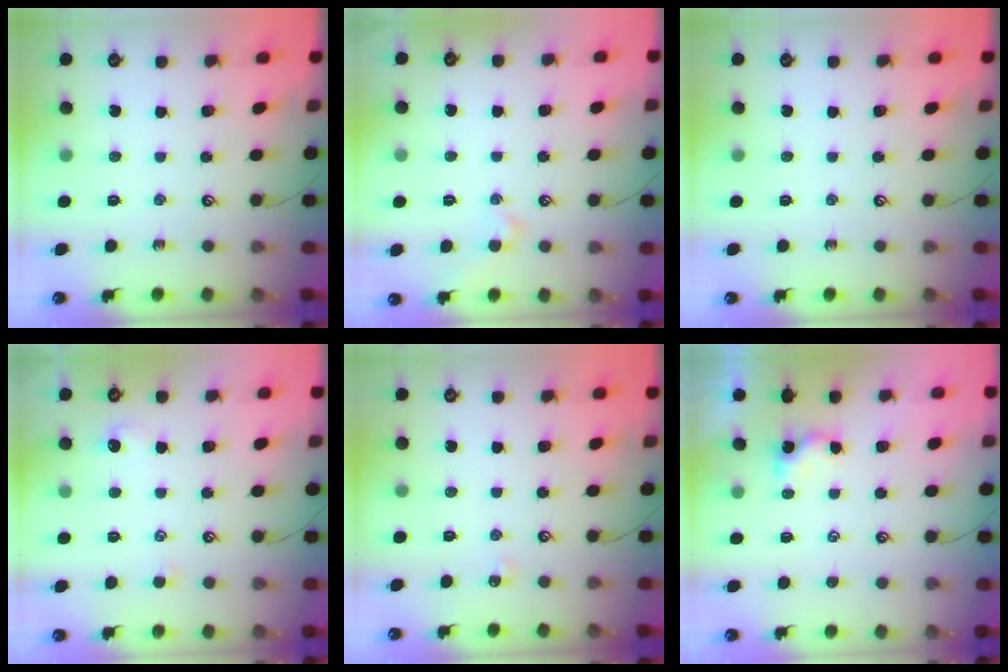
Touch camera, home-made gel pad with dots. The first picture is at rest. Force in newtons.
{"total": 1.0, "press": 1.0, "slide": 0.1}
{"total": 0.0}
{"total": 1.4, "press": 1.3, "slide": 0.4}
{"total": 2.9, "press": 2.9, "slide": 0.4}
{"total": 0.8, "press": 0.8, "slide": 0.1}